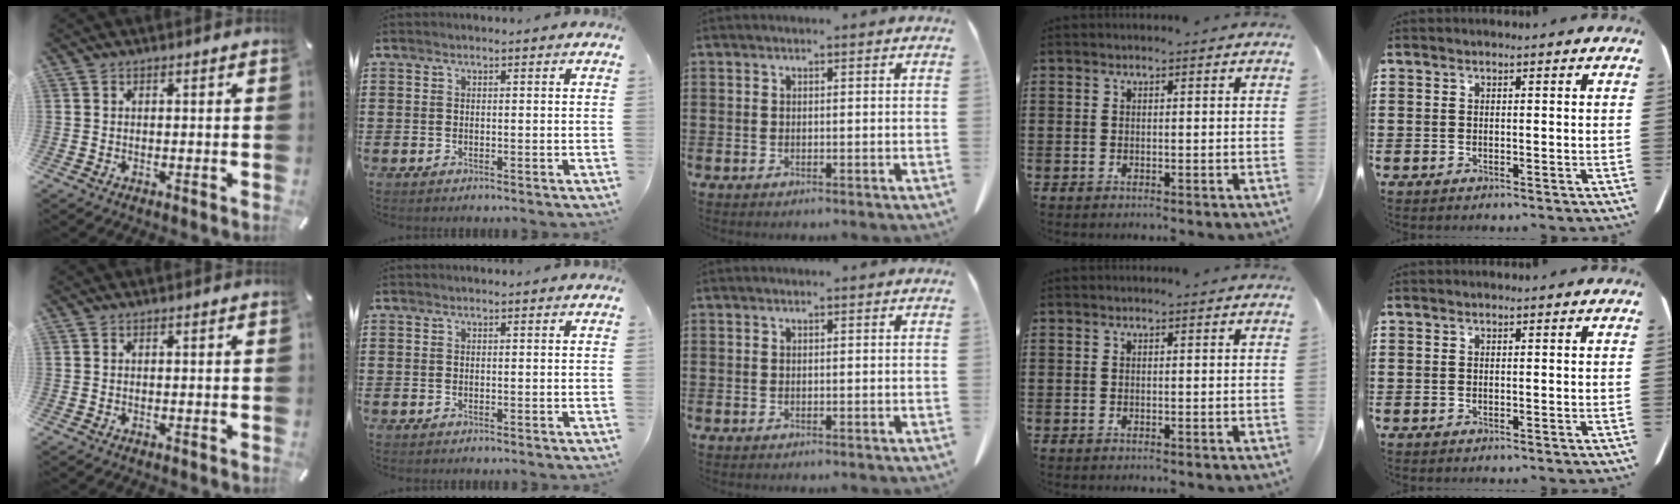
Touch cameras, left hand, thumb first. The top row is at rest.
{}